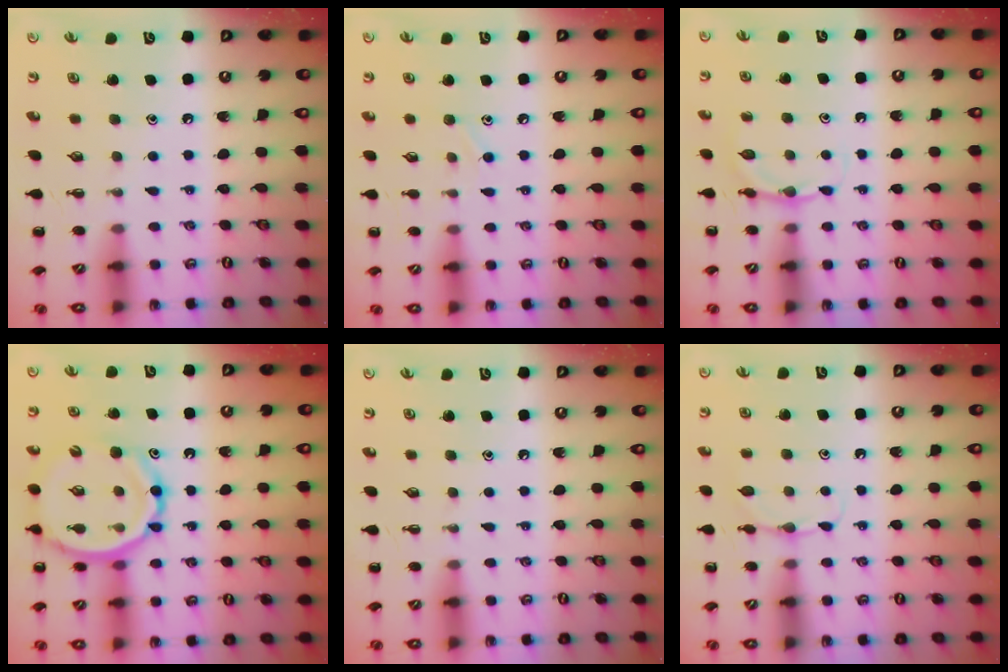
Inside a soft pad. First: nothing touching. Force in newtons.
{"total": 6.7, "press": 6.3, "slide": 2.3}
{"total": 4.4, "press": 4.1, "slide": 1.6}
{"total": 13.6, "press": 13.2, "slide": 3.5}
{"total": 0.0}
{"total": 4.7, "press": 4.5, "slide": 1.4}